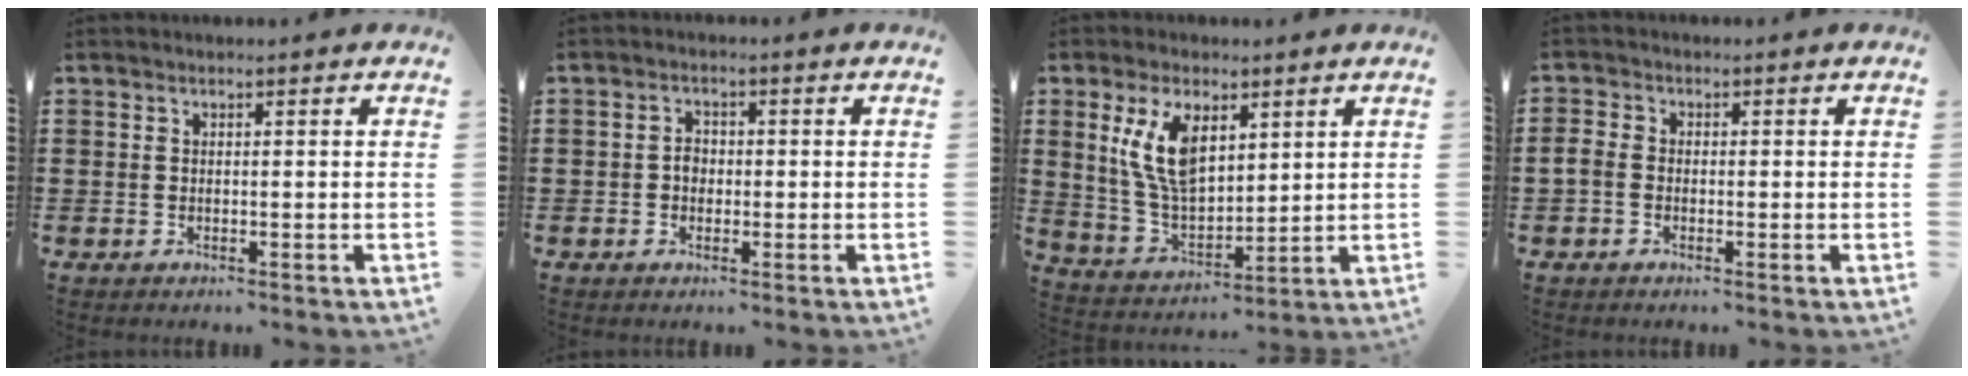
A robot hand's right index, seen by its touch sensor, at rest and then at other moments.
{"total": 2.0, "force": [-0.4, 1.5, 1.3], "torque": [-0.026, 0.005, -0.009]}
{"total": 9.9, "force": [3.8, 4.9, 7.7], "torque": [-0.174, 0.004, 0.067]}
{"total": 1.9, "force": [-1.0, 1.2, 1.1], "torque": [-0.038, -0.004, -0.024]}